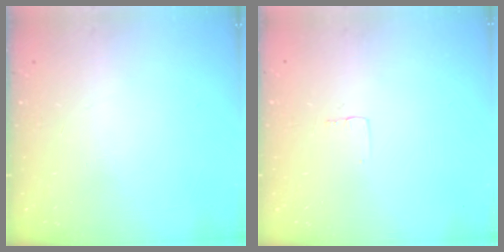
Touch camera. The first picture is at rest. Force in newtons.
{"total": 2.4, "press": 2.4, "slide": 0.1}